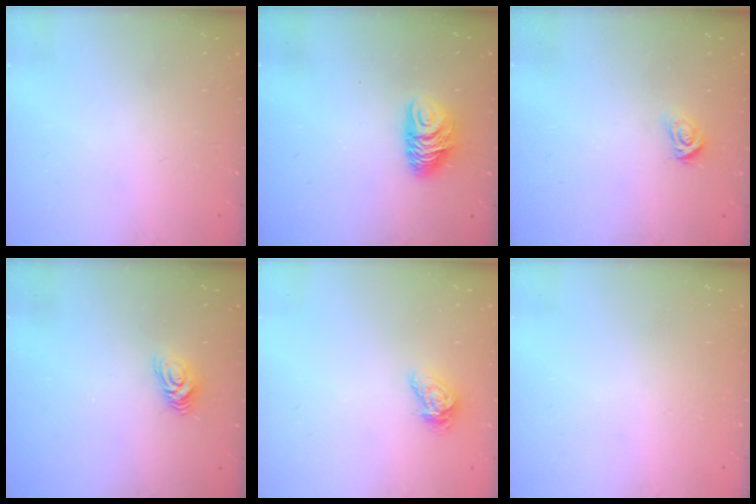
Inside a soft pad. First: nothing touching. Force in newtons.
{"total": 8.7, "press": 8.7, "slide": 0.7}
{"total": 4.7, "press": 4.6, "slide": 0.5}
{"total": 7.2, "press": 7.2, "slide": 0.4}
{"total": 6.6, "press": 6.6, "slide": 0.2}
{"total": 0.0}